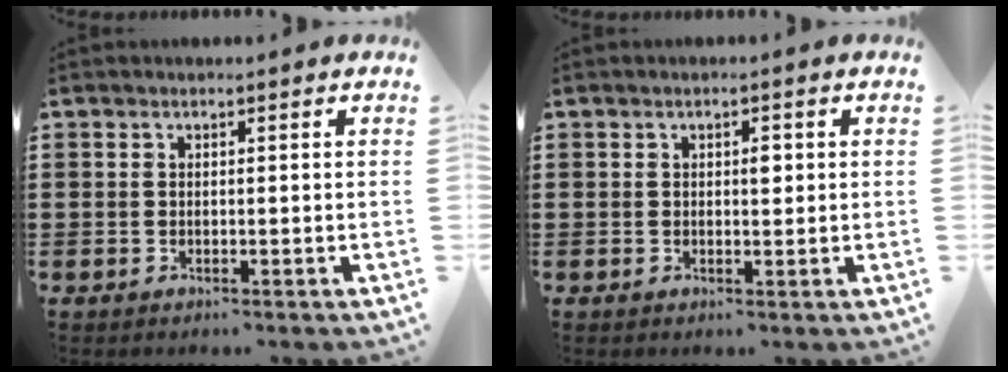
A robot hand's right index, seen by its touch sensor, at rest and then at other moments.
{"total": 1.7, "force": [0.3, 0.7, 1.5], "torque": [-0.022, 0.002, 0.002]}